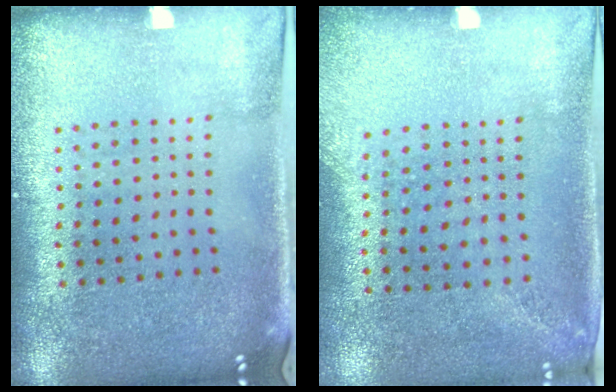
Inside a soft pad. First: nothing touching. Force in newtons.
{"total": 1.4, "press": 1.0, "slide": 1.0}